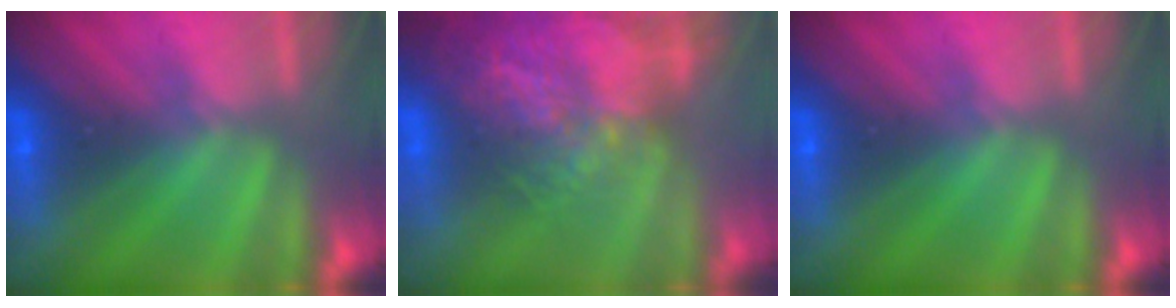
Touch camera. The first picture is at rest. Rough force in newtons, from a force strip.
{"total": 10.8}
{"total": 0.0}